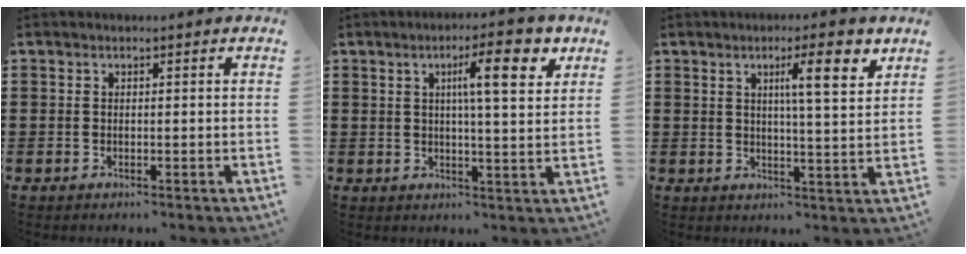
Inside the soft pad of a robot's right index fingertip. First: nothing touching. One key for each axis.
{"total": 9.2, "fx": 4.1, "fy": 1.9, "fz": 8.1, "tx": -0.125, "ty": -0.003, "tz": 0.059}
{"total": 7.8, "fx": 4.0, "fy": 1.2, "fz": 6.6, "tx": -0.106, "ty": -0.005, "tz": 0.058}